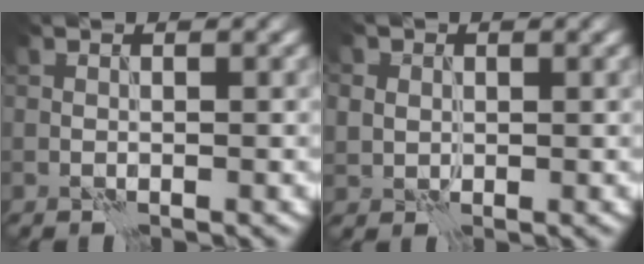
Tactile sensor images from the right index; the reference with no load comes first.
{"total": 3.1, "force": [1.1, 2.6, 1.2], "torque": [-0.034, 0.007, 0.015]}